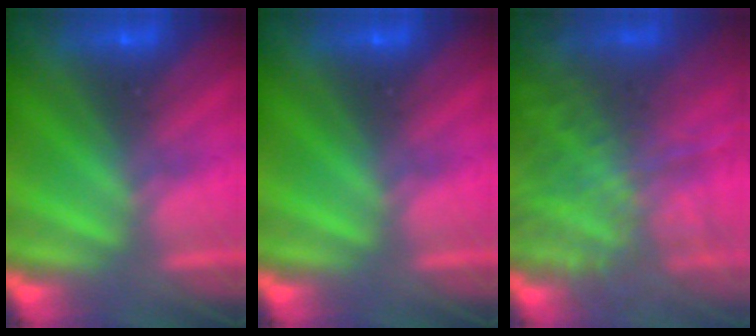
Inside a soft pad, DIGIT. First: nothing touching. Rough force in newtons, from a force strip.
{"total": 0.0}
{"total": 7.1}